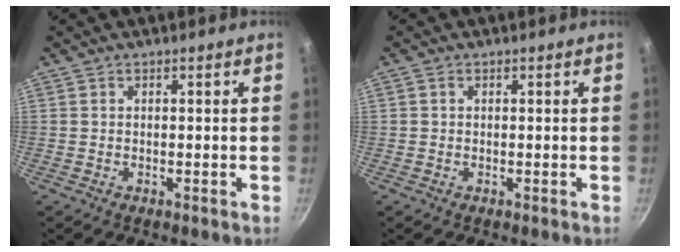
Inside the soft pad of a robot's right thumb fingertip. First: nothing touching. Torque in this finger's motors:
{"motor_torque": [-0.42, 0.42, -0.43, 0.34, 0.07]}